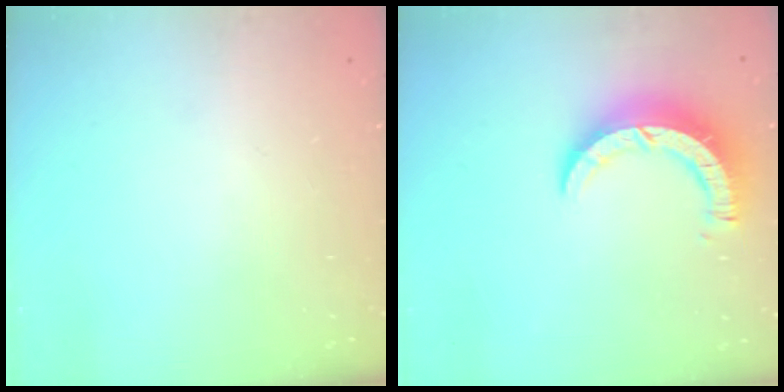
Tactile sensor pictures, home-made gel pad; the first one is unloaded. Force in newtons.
{"total": 9.3, "press": 9.3, "slide": 0.8}